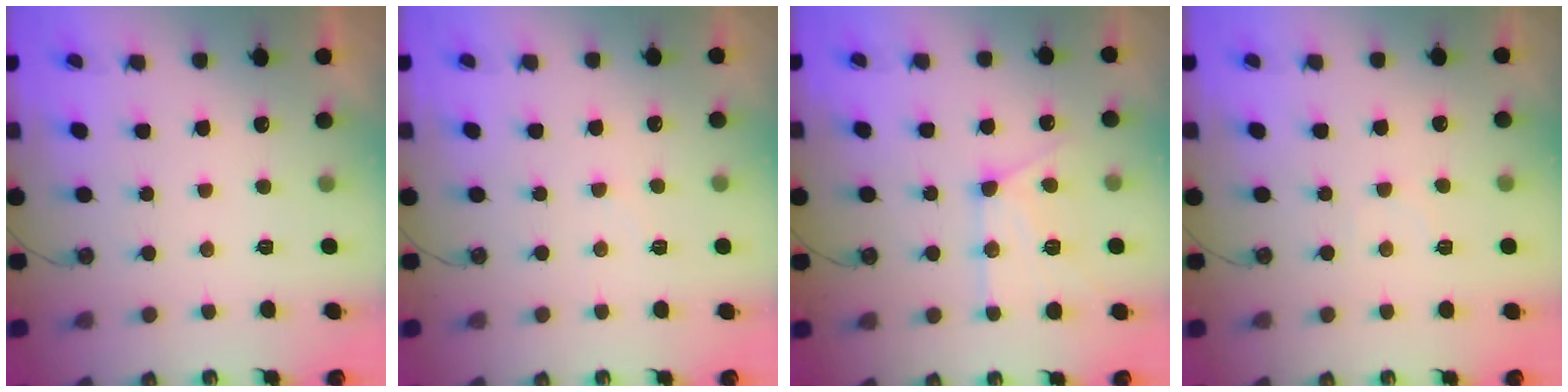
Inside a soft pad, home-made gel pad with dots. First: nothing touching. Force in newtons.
{"total": 3.2, "press": 3.1, "slide": 0.4}
{"total": 12.0, "press": 11.9, "slide": 1.1}
{"total": 4.6, "press": 4.6, "slide": 0.5}